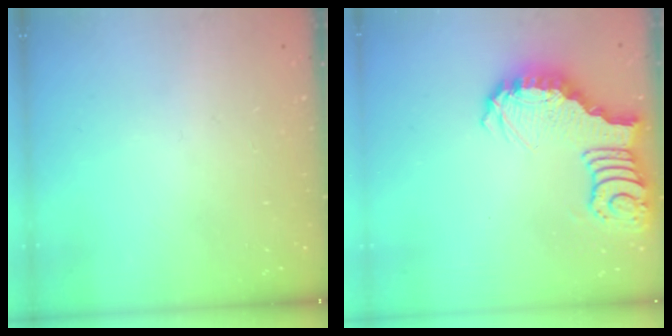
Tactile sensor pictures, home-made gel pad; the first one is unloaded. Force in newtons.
{"total": 4.0, "press": 4.0, "slide": 0.6}